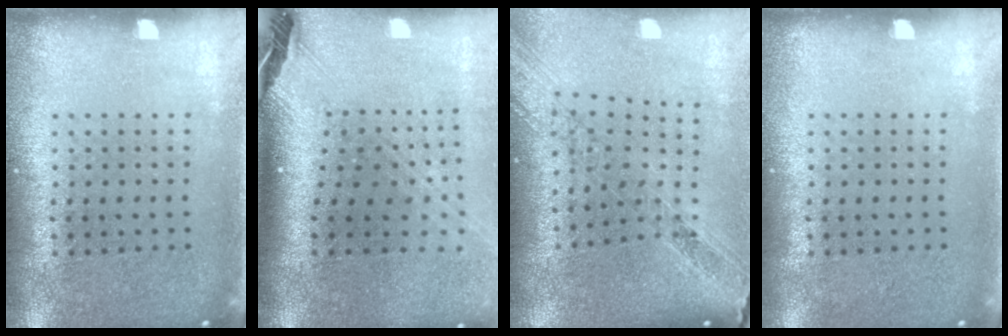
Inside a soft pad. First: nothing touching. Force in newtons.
{"total": 2.9, "press": 2.0, "slide": 2.0}
{"total": 1.2, "press": 1.2, "slide": 0.3}
{"total": 0.0}